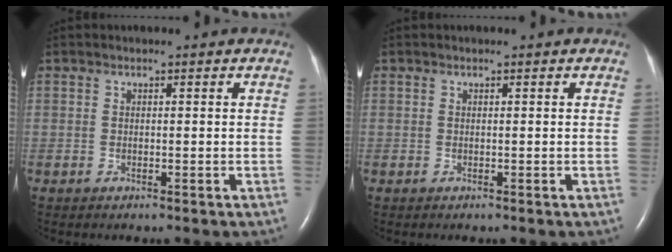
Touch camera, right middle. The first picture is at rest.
{"total": 0.0}